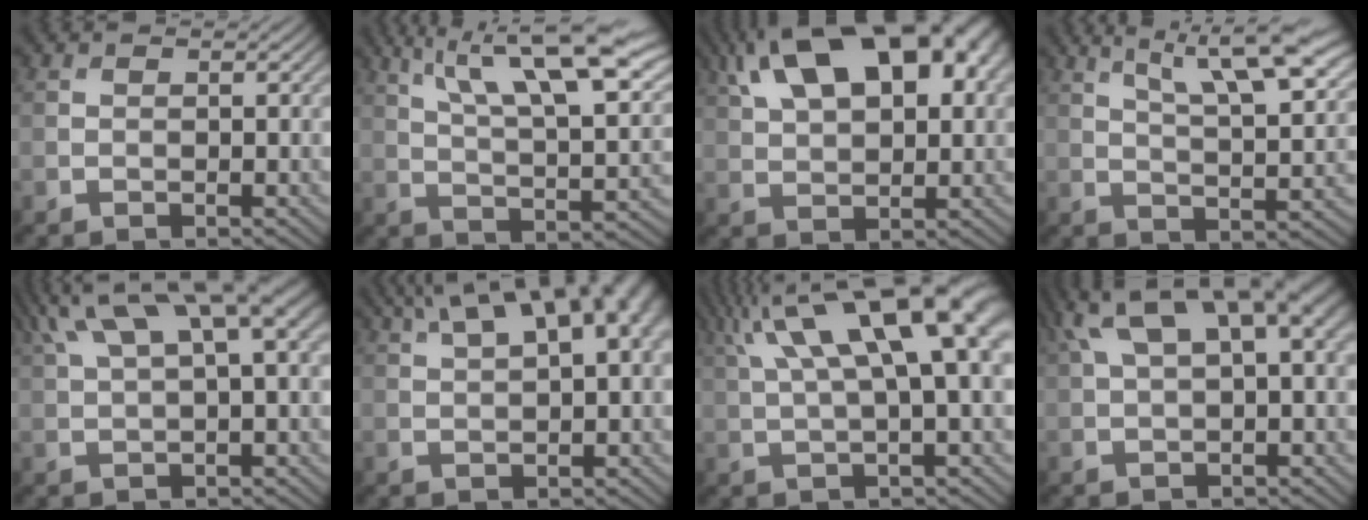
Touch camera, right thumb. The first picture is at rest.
{"total": 15.6, "force": [8.4, 4.7, 12.3], "torque": [-0.203, 0.016, 0.142]}
{"total": 18.6, "force": [9.4, 8.9, 13.3], "torque": [-0.249, 0.063, 0.130]}
{"total": 11.4, "force": [6.4, 3.2, 8.8], "torque": [-0.138, 0.008, 0.102]}
{"total": 10.9, "force": [5.3, 3.1, 9.0], "torque": [-0.193, 0.028, 0.105]}
{"total": 11.7, "force": [5.2, 4.4, 9.5], "torque": [-0.153, 0.037, 0.077]}
{"total": 14.5, "force": [5.6, 3.8, 12.8], "torque": [-0.223, 0.029, 0.102]}
{"total": 12.1, "force": [4.6, 4.8, 10.1], "torque": [-0.204, 0.018, 0.088]}